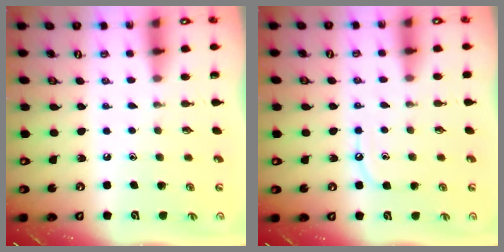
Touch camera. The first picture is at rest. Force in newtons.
{"total": 6.3, "press": 6.2, "slide": 0.7}